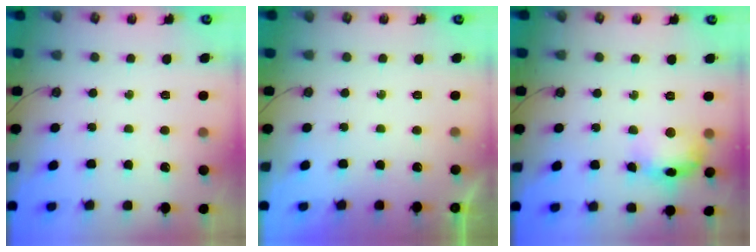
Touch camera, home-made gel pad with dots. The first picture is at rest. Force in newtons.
{"total": 0.0}
{"total": 13.9, "press": 13.9, "slide": 1.1}